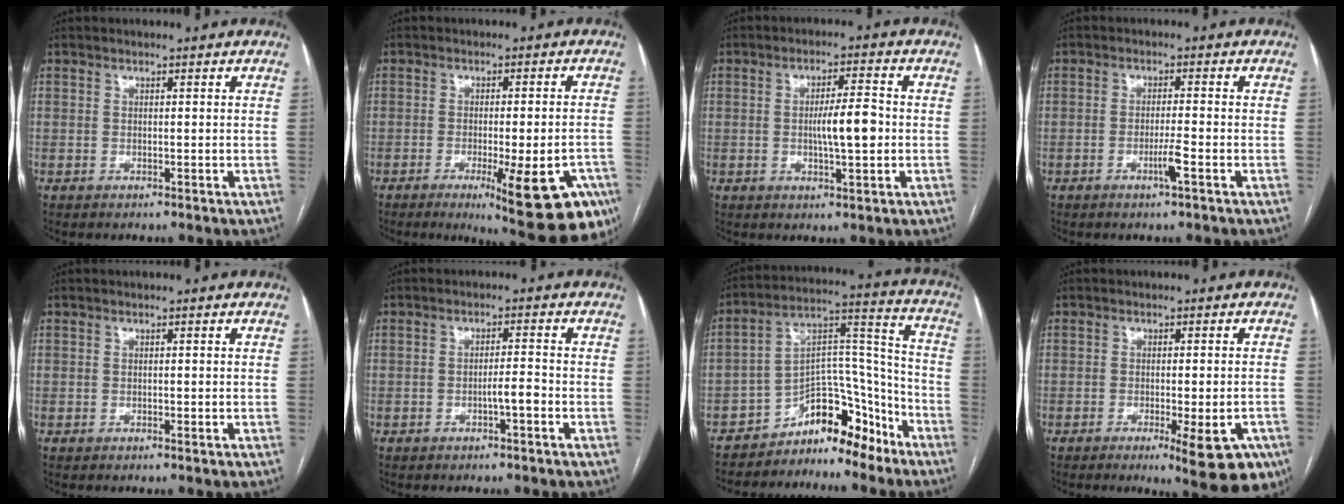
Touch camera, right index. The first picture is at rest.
{"total": 16.1, "force": [-8.9, 3.0, 13.1], "torque": [-0.085, -0.004, -0.113]}
{"total": 6.1, "force": [-0.5, 0.9, 6.0], "torque": [-0.102, 0.002, -0.008]}
{"total": 2.9, "force": [-1.4, -0.5, 2.6], "torque": [-0.050, -0.005, -0.025]}
{"total": 0.0}
{"total": 2.6, "force": [-1.2, 0.1, 2.3], "torque": [-0.035, 0.001, -0.021]}
{"total": 10.5, "force": [-8.4, 4.7, 4.4], "torque": [-0.059, 0.068, -0.135]}
{"total": 9.5, "force": [-5.0, 2.1, 7.8], "torque": [-0.080, -0.010, -0.060]}